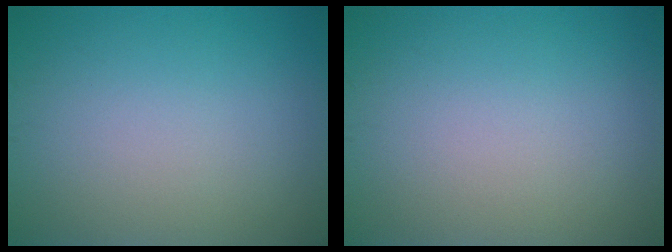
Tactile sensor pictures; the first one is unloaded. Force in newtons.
{"total": 0.0}